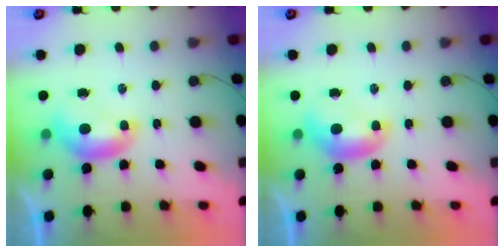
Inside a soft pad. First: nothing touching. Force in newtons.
{"total": 0.0}